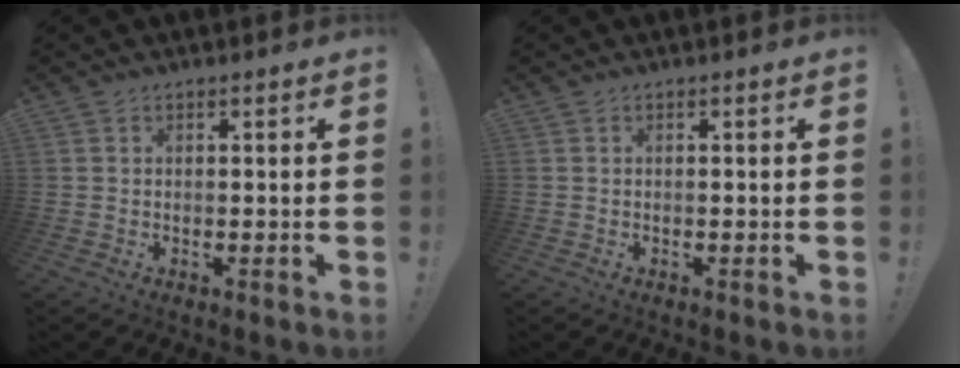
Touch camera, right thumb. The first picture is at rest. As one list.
[{"total": 0.0}]